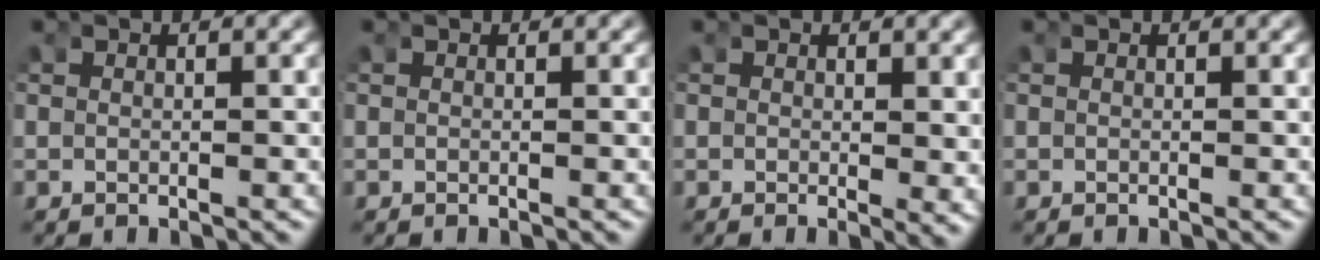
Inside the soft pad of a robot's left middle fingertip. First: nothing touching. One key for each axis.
{"total": 0.0}
{"total": 0.9, "fx": 0.1, "fy": 0.3, "fz": 0.9, "tx": -0.011, "ty": -0.008, "tz": 0.003}
{"total": 0.0}